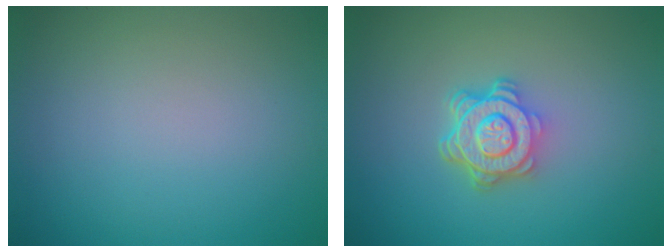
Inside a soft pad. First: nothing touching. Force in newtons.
{"total": 4.7, "press": 3.6, "slide": 3.1}